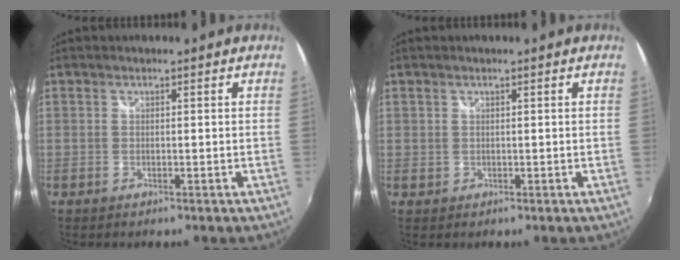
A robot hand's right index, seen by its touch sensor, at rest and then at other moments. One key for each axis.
{"total": 0.7, "fx": 0.4, "fy": 0.6, "fz": 0.0, "tx": 0.002, "ty": 0.002, "tz": 0.006}